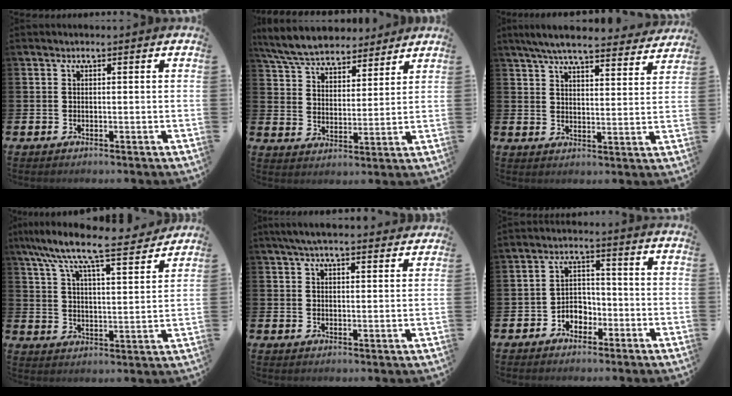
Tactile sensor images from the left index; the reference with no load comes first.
{"total": 6.9, "force": [6.5, 1.9, 1.3], "torque": [-0.054, -0.033, 0.118]}
{"total": 6.7, "force": [6.3, 0.9, 2.1], "torque": [-0.046, -0.041, 0.109]}
{"total": 9.7, "force": [8.8, 0.9, 4.0], "torque": [-0.097, -0.067, 0.144]}
{"total": 4.7, "force": [4.4, 0.7, 1.7], "torque": [-0.034, -0.013, 0.080]}
{"total": 3.1, "force": [-2.0, 2.2, 0.7], "torque": [-0.021, 0.003, -0.049]}